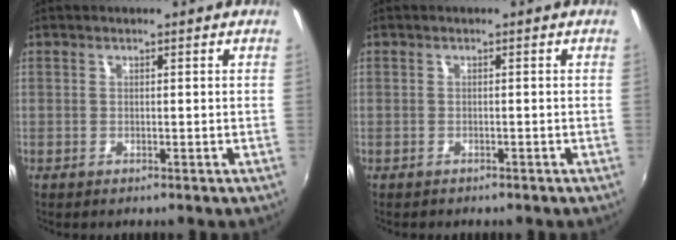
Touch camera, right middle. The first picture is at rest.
{"total": 1.2, "force": [-1.1, 0.6, 0.3], "torque": [-0.009, -0.004, -0.015]}